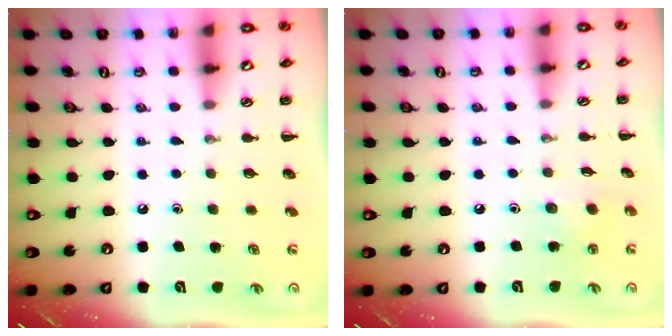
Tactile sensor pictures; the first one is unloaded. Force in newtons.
{"total": 2.9, "press": 2.8, "slide": 1.0}